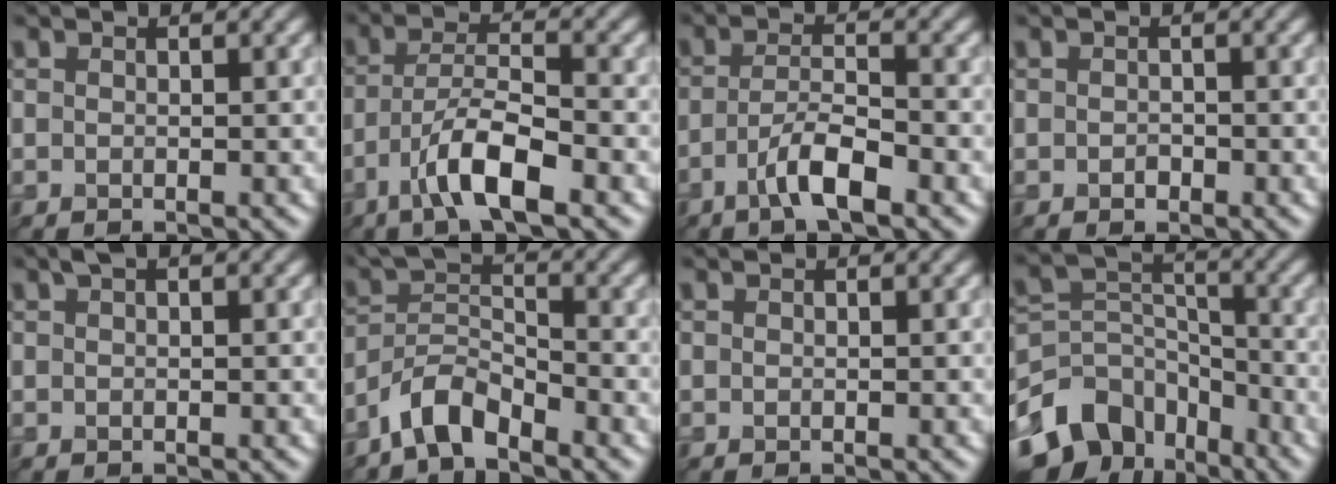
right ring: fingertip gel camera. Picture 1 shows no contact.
{"total": 6.0, "force": [-3.3, 1.6, 4.7], "torque": [-0.089, 0.014, -0.064]}
{"total": 4.0, "force": [-2.3, 0.8, 3.1], "torque": [-0.061, 0.013, -0.047]}
{"total": 0.0}
{"total": 0.6, "force": [0.3, 0.0, 0.5], "torque": [-0.014, 0.006, 0.004]}
{"total": 3.8, "force": [-3.2, 1.2, 1.7], "torque": [-0.029, 0.012, -0.070]}
{"total": 0.0}
{"total": 8.6, "force": [-5.1, 5.9, 3.6], "torque": [-0.070, 0.002, -0.107]}